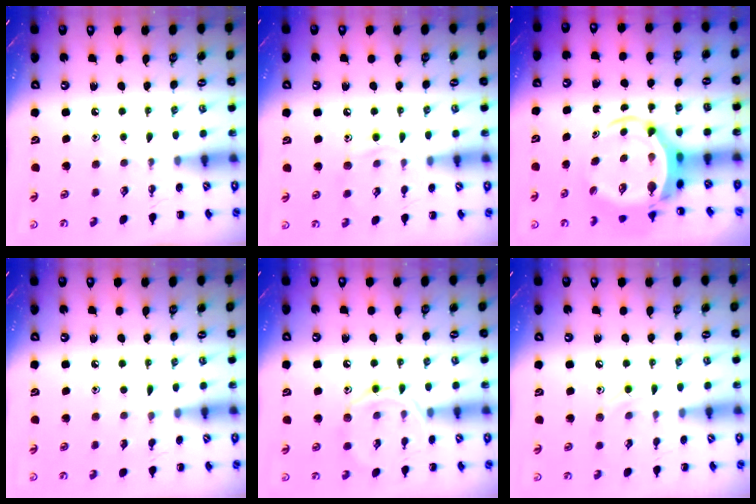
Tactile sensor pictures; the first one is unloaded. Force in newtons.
{"total": 8.2, "press": 8.1, "slide": 1.1}
{"total": 7.4, "press": 7.1, "slide": 1.9}
{"total": 5.5, "press": 5.3, "slide": 1.5}
{"total": 10.7, "press": 10.6, "slide": 0.6}
{"total": 7.2, "press": 7.1, "slide": 1.4}